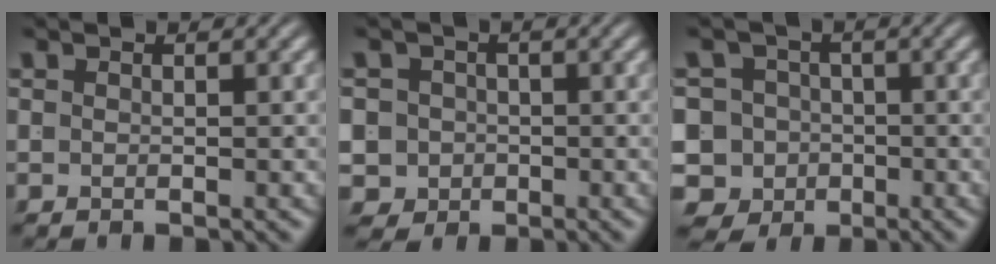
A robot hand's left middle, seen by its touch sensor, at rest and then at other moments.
{"total": 7.7, "force": [-2.1, 7.0, 2.5], "torque": [-0.070, -0.039, -0.028]}
{"total": 14.0, "force": [-4.8, 12.6, 3.7], "torque": [-0.108, -0.068, -0.078]}